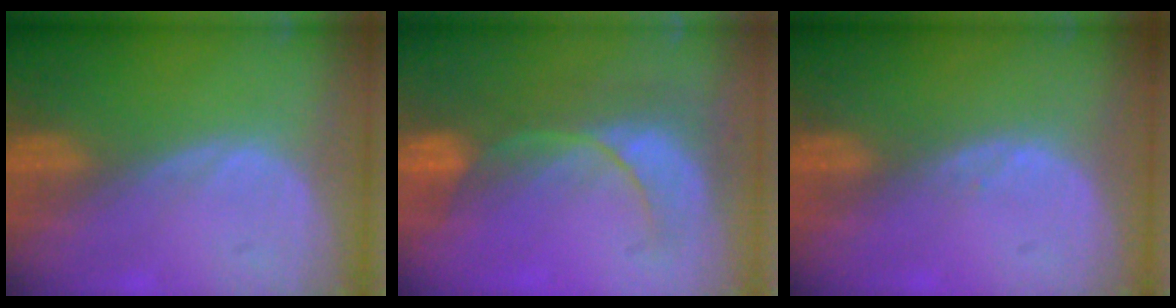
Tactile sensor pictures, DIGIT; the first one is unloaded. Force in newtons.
{"total": 8.6, "press": 7.8, "slide": 3.5}
{"total": 0.7, "press": 0.5, "slide": 0.5}